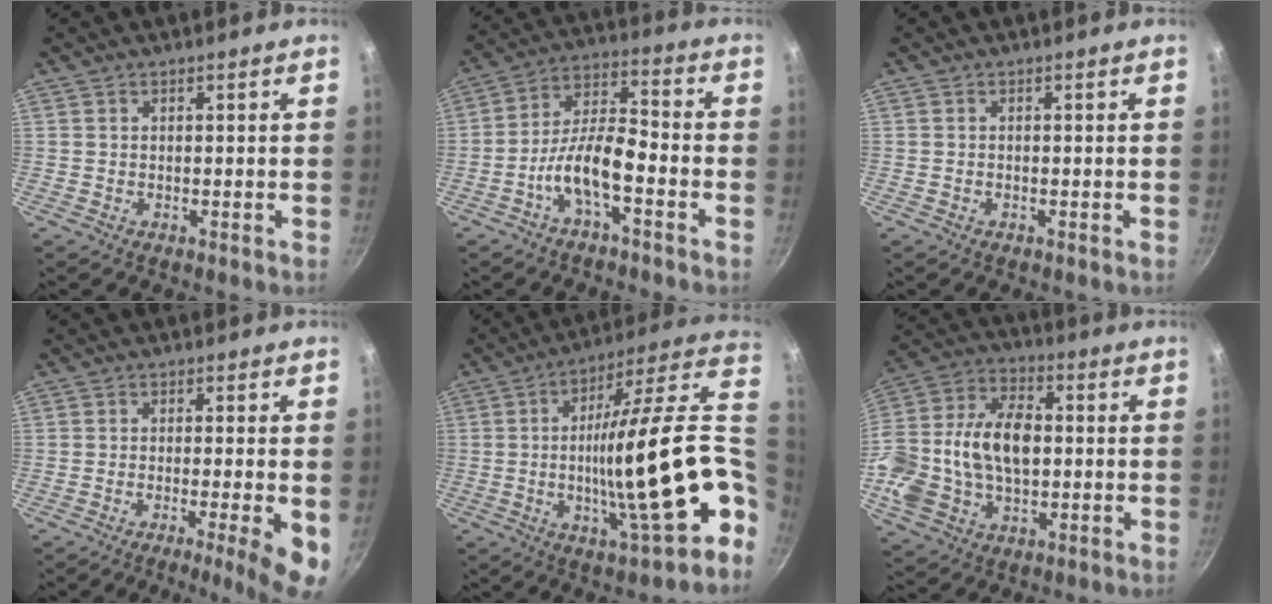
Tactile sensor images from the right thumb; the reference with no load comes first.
{"total": 10.1, "force": [-4.6, 3.6, 8.3], "torque": [-0.151, 0.047, -0.092]}
{"total": 0.0}
{"total": 8.3, "force": [-2.7, 0.9, 7.8], "torque": [-0.105, 0.004, -0.039]}
{"total": 26.3, "force": [-3.4, 5.5, 25.5], "torque": [-0.368, 0.015, -0.057]}
{"total": 21.3, "force": [-0.5, 14.3, 15.9], "torque": [-0.303, 0.039, -0.012]}